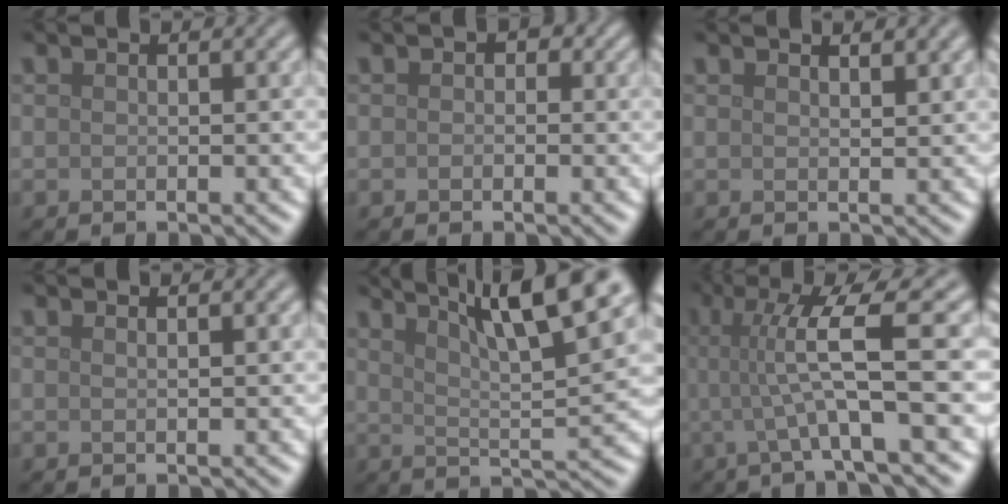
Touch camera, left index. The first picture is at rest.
{"total": 1.2, "force": [0.1, 1.0, 0.6], "torque": [-0.003, -0.003, -0.002]}
{"total": 1.3, "force": [1.1, 0.3, 0.6], "torque": [-0.006, 0.001, 0.018]}
{"total": 0.7, "force": [0.5, 0.2, 0.4], "torque": [-0.001, -0.001, 0.004]}
{"total": 11.3, "force": [6.7, 2.5, 8.8], "torque": [-0.110, 0.023, 0.096]}
{"total": 6.4, "force": [0.2, 0.8, 6.4], "torque": [-0.113, 0.004, 0.003]}